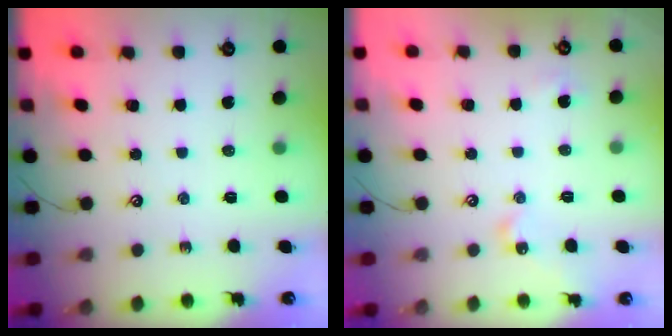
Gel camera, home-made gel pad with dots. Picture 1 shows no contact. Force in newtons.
{"total": 6.1, "press": 6.1, "slide": 0.2}